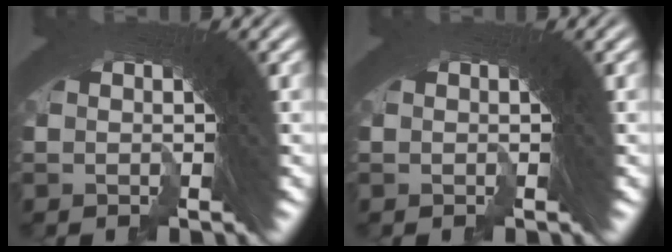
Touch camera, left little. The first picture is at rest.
{"total": 0.0}